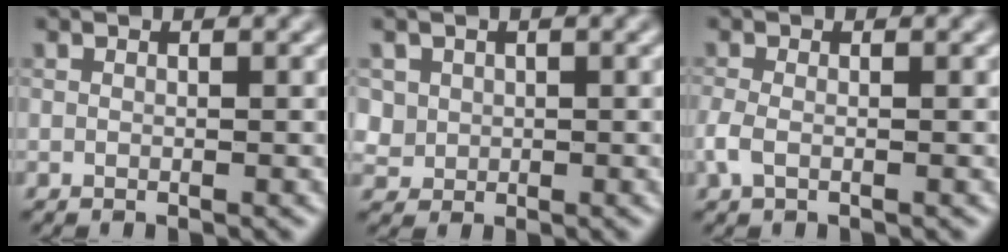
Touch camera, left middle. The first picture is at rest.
{"total": 2.1, "force": [0.8, 1.9, 0.5], "torque": [-0.016, -0.003, 0.037]}
{"total": 1.7, "force": [-0.5, 0.8, 1.4], "torque": [-0.036, -0.001, -0.016]}